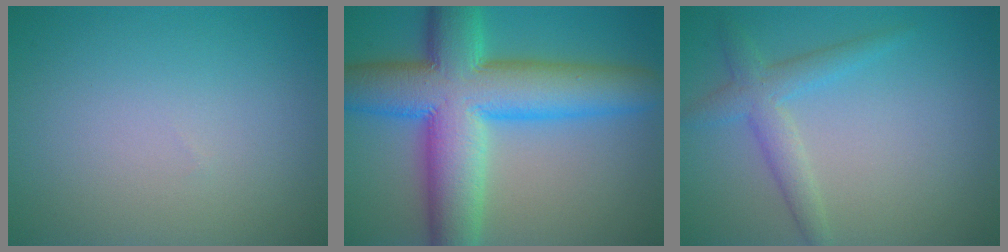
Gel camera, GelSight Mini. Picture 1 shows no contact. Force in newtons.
{"total": 13.0, "press": 13.0, "slide": 0.3}
{"total": 2.8, "press": 2.8, "slide": 0.0}